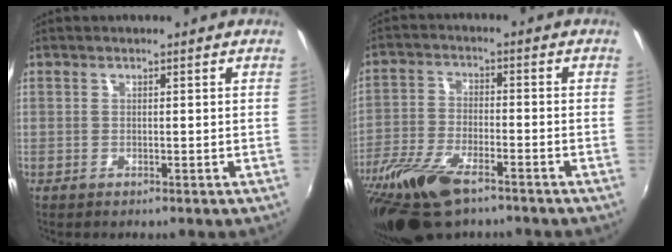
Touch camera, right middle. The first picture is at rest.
{"total": 15.4, "force": [-10.5, 5.6, 9.7], "torque": [-0.224, -0.038, -0.203]}